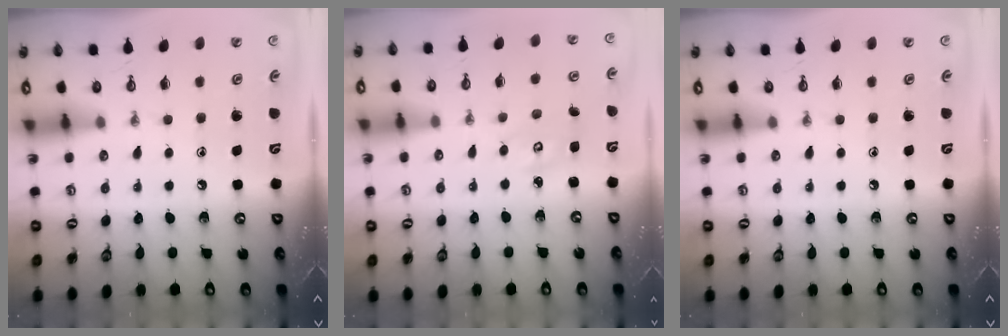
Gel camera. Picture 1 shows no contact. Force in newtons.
{"total": 2.9, "press": 2.9, "slide": 0.3}
{"total": 0.0}